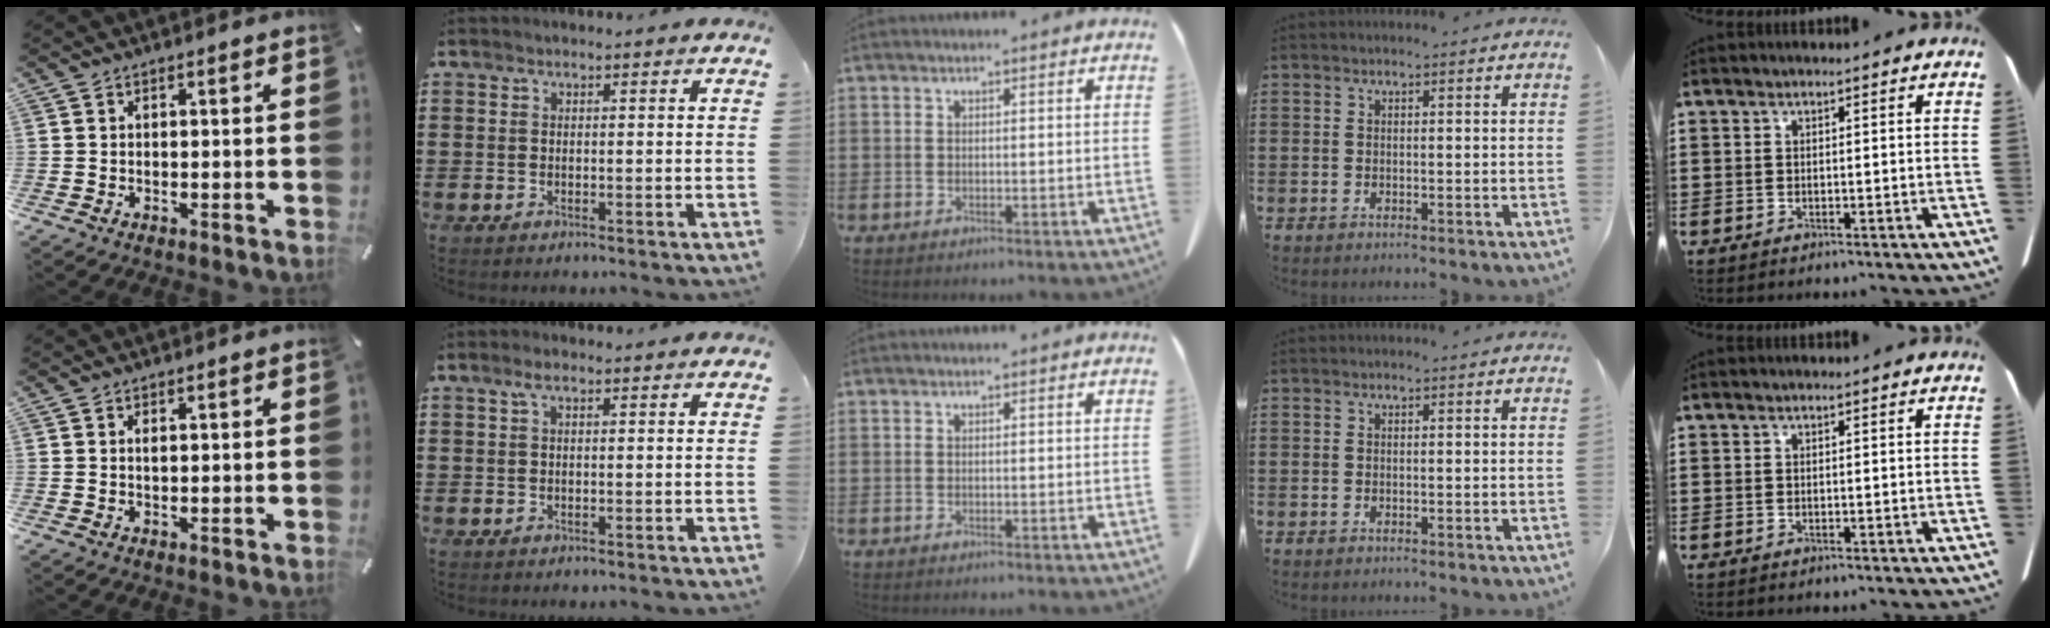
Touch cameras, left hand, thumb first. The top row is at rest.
{"thumb": {"total": 0.8, "force": [0.2, 0.4, 0.7], "torque": [-0.014, 0.000, 0.004]}, "index": {"total": 1.5, "force": [0.5, 0.5, 1.3], "torque": [-0.027, 0.004, 0.009]}}